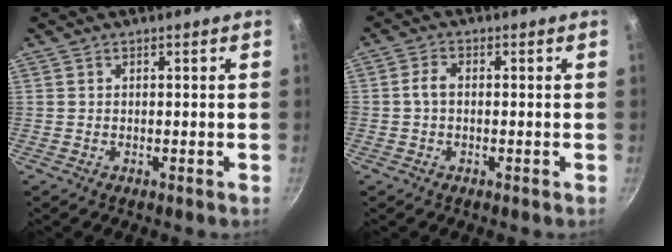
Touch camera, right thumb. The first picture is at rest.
{"total": 2.6, "force": [-0.1, 1.7, 1.9], "torque": [-0.037, 0.012, -0.006]}